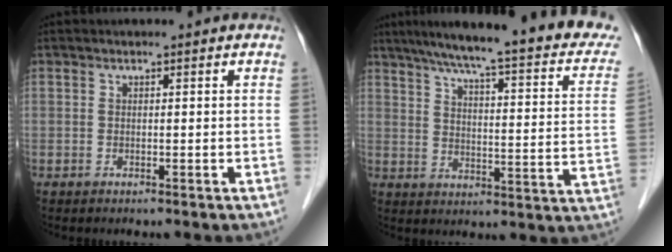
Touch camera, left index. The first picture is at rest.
{"total": 25.6, "force": [20.9, 2.6, 14.5], "torque": [-0.207, -0.021, 0.256]}